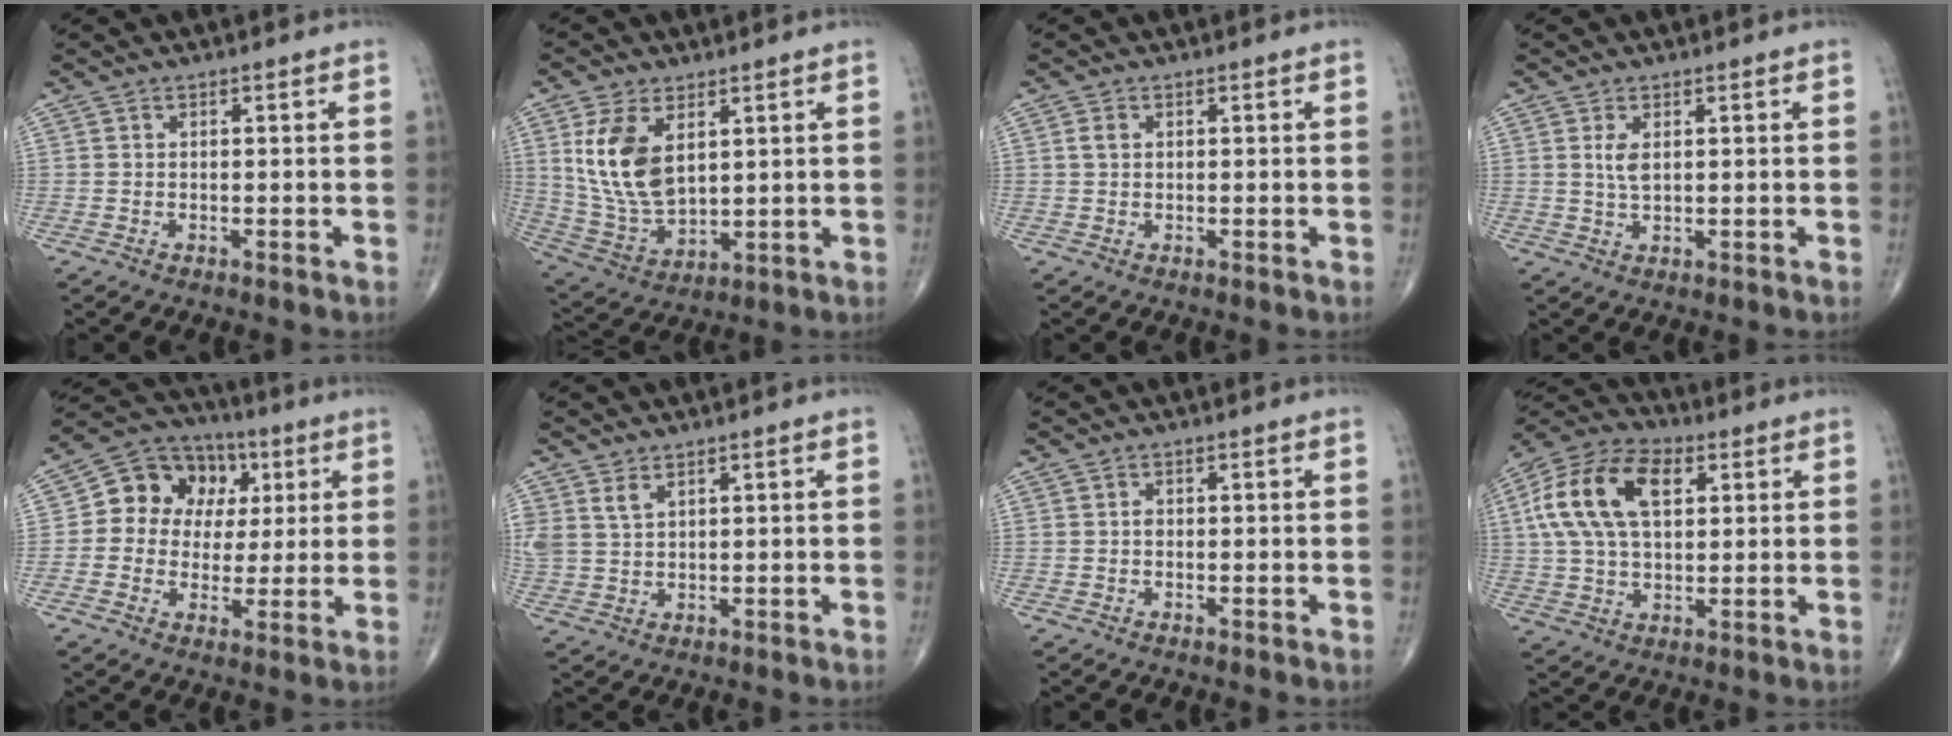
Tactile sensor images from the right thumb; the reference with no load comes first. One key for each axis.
{"total": 13.6, "fx": 4.2, "fy": 7.7, "fz": 10.4, "tx": -0.199, "ty": -0.018, "tz": 0.098}
{"total": 1.5, "fx": 0.4, "fy": 1.1, "fz": 1.0, "tx": -0.020, "ty": 0.004, "tz": 0.008}
{"total": 2.9, "fx": 0.9, "fy": 1.4, "fz": 2.5, "tx": -0.049, "ty": -0.003, "tz": 0.021}
{"total": 13.6, "fx": 2.6, "fy": 11.4, "fz": 7.0, "tx": -0.070, "ty": 0.016, "tz": 0.035}
{"total": 4.0, "fx": 2.4, "fy": 2.3, "fz": 2.2, "tx": -0.044, "ty": -0.005, "tz": 0.059}
{"total": 0.8, "fx": 0.0, "fy": 0.7, "fz": 0.4, "tx": -0.003, "ty": 0.003, "tz": -0.002}
{"total": 17.3, "fx": 4.9, "fy": 10.2, "fz": 13.2, "tx": -0.244, "ty": 0.014, "tz": 0.082}